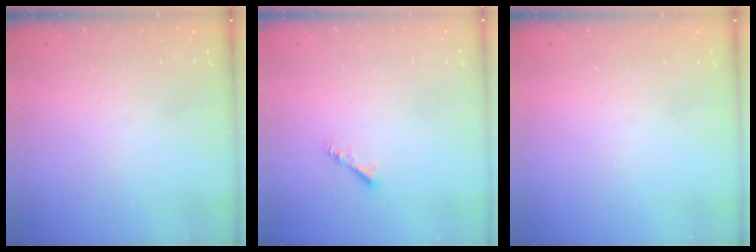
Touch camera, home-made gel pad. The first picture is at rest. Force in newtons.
{"total": 3.0, "press": 2.9, "slide": 0.6}
{"total": 0.0}